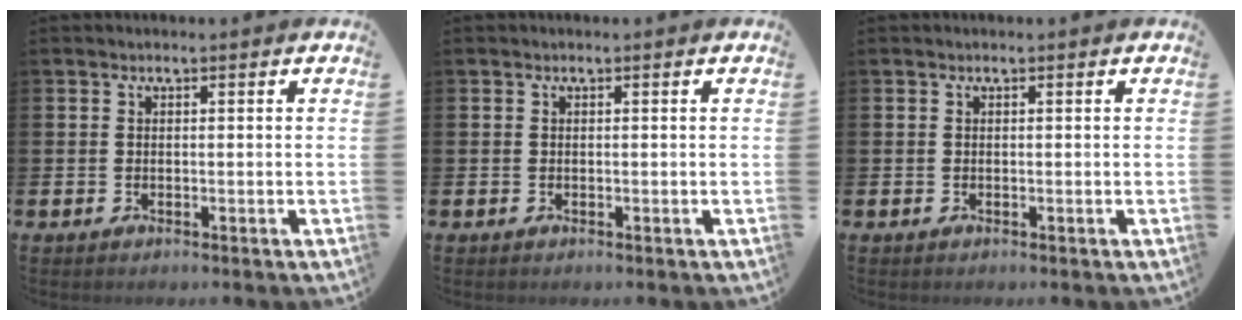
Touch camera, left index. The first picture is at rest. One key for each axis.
{"total": 0.0}
{"total": 0.0}